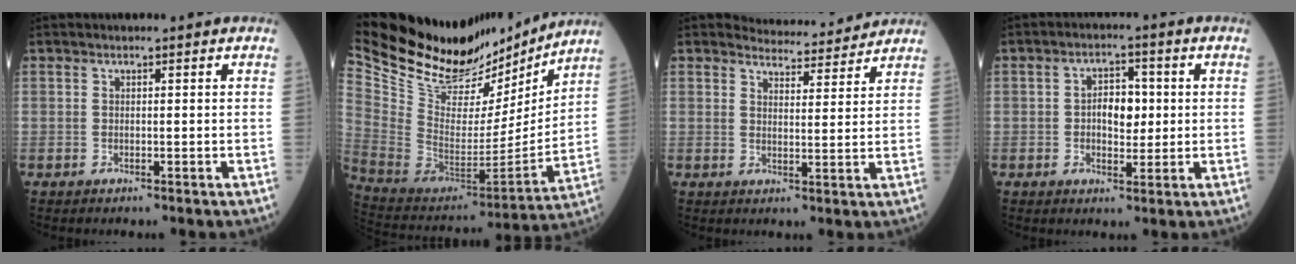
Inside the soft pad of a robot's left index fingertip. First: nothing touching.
{"total": 26.7, "force": [23.7, 7.5, 9.8], "torque": [-0.181, -0.040, 0.373]}
{"total": 6.5, "force": [6.5, 1.1, 0.0], "torque": [0.000, -0.001, 0.081]}
{"total": 5.2, "force": [0.1, 3.0, 4.2], "torque": [-0.068, 0.010, 0.002]}